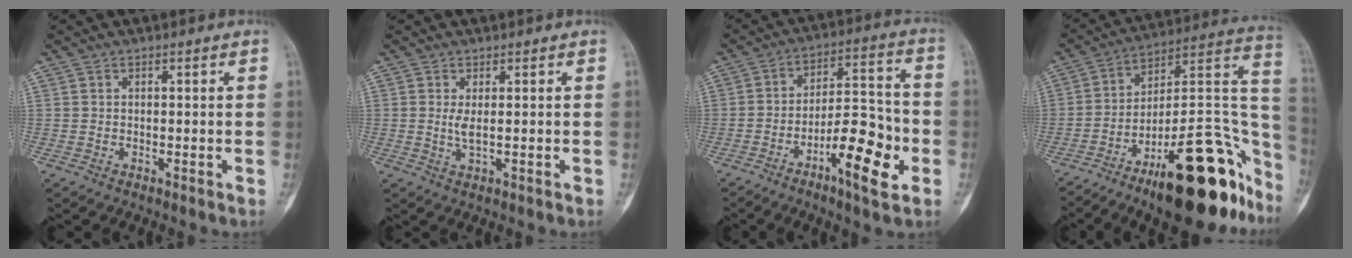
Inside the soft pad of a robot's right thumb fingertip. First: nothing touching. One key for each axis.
{"total": 2.2, "fx": 0.2, "fy": 0.3, "fz": 2.1, "tx": -0.054, "ty": -0.008, "tz": 0.008}
{"total": 14.0, "fx": -5.6, "fy": 4.4, "fz": 12.0, "tx": -0.180, "ty": 0.037, "tz": -0.090}
{"total": 29.2, "fx": -15.8, "fy": 9.9, "fz": 22.4, "tx": -0.229, "ty": 0.097, "tz": -0.239}